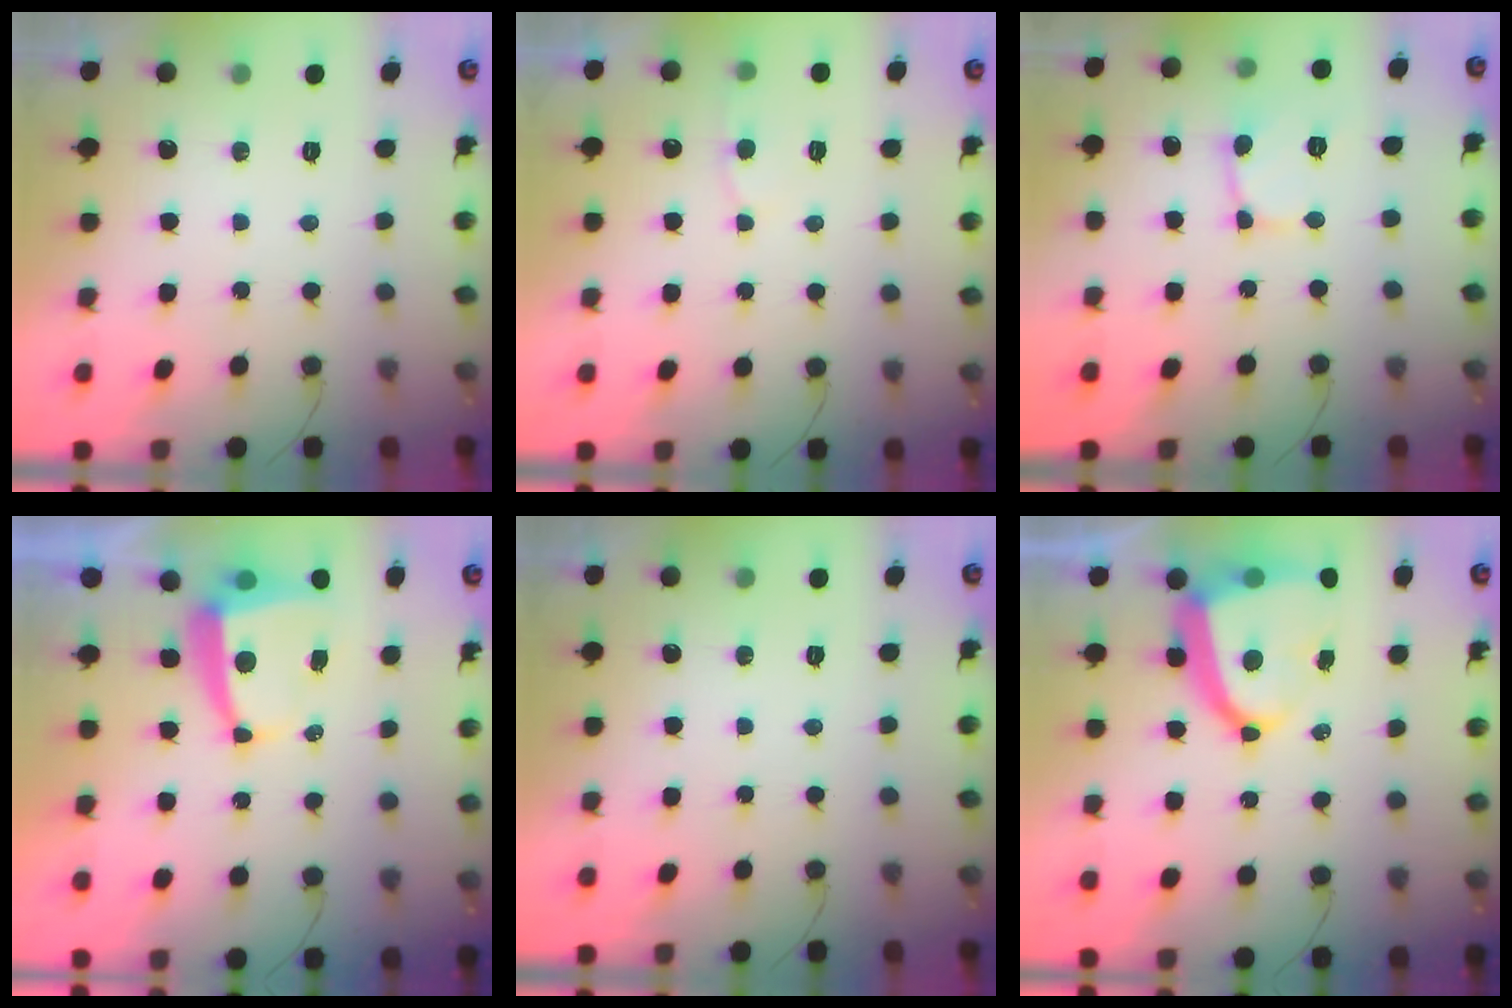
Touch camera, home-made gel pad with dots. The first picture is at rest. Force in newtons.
{"total": 4.9, "press": 4.8, "slide": 0.6}
{"total": 2.7, "press": 2.7, "slide": 0.2}
{"total": 5.5, "press": 5.5, "slide": 0.9}
{"total": 0.0}
{"total": 14.5, "press": 14.5, "slide": 1.3}